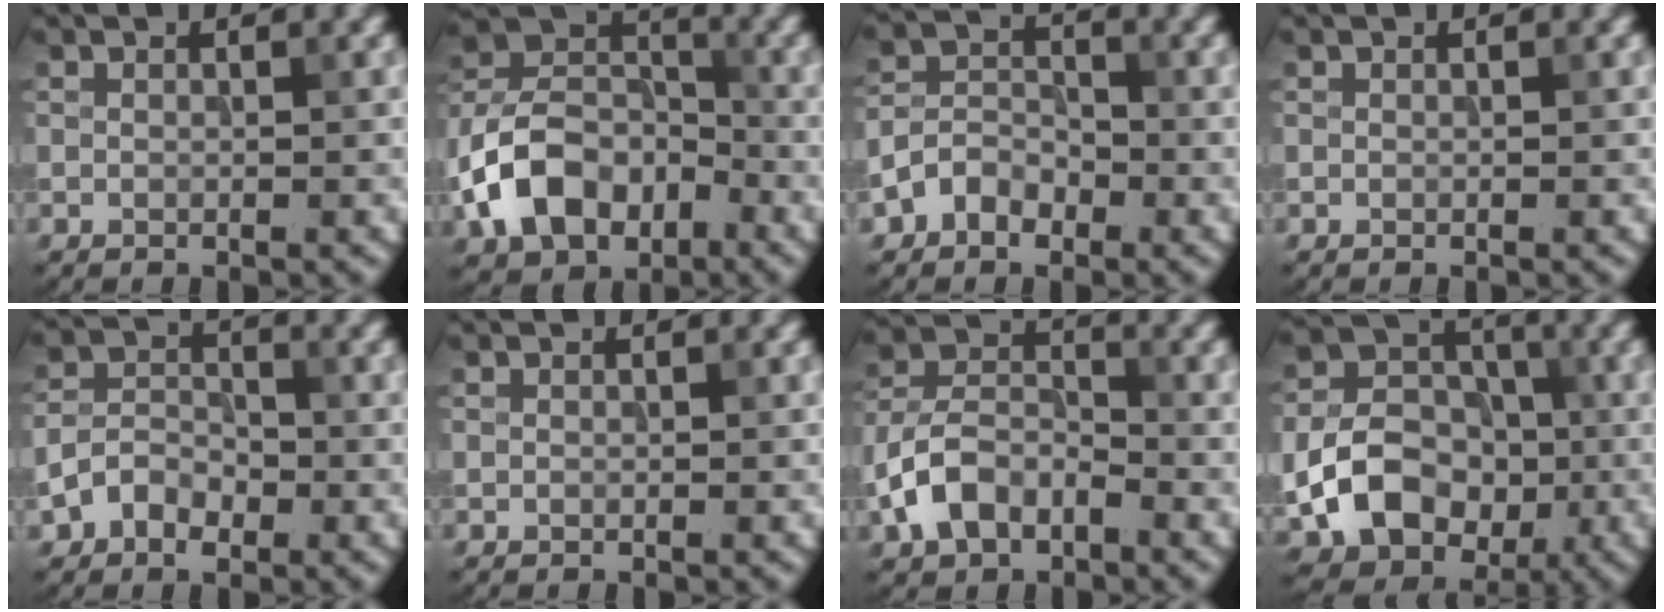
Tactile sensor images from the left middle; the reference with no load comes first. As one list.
[{"total": 8.4, "force": [-3.4, 5.9, 4.9], "torque": [-0.094, 0.008, -0.078]}, {"total": 3.4, "force": [-1.9, 2.4, 1.6], "torque": [-0.028, 0.009, -0.043]}, {"total": 0.0}, {"total": 3.7, "force": [-1.7, 2.5, 2.1], "torque": [-0.039, 0.006, -0.037]}, {"total": 0.0}, {"total": 5.3, "force": [-2.6, 3.3, 3.2], "torque": [-0.067, 0.008, -0.057]}, {"total": 8.8, "force": [-2.1, 6.8, 5.2], "torque": [-0.096, -0.006, -0.039]}]